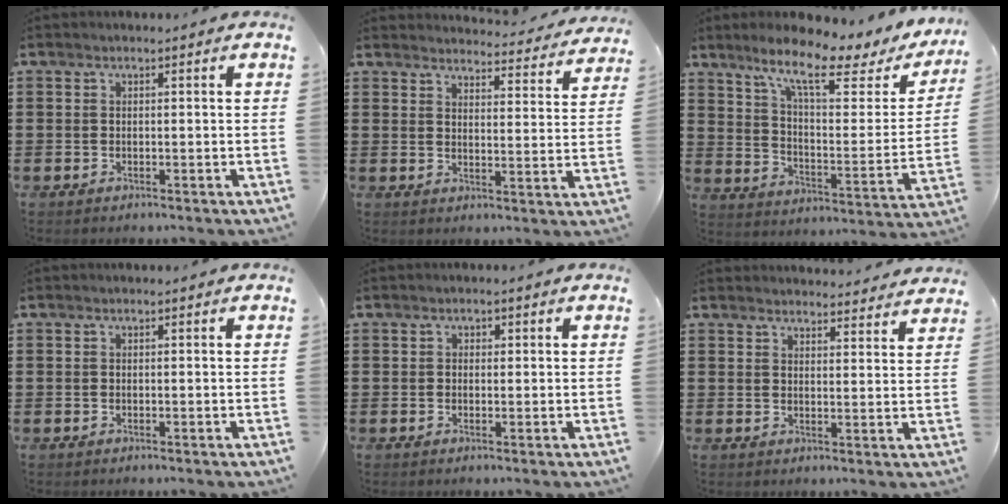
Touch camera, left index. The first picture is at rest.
{"total": 3.7, "force": [3.7, 0.1, 0.3], "torque": [-0.006, -0.034, 0.060]}
{"total": 11.4, "force": [8.3, 2.0, 7.6], "torque": [-0.152, -0.045, 0.134]}
{"total": 0.0}
{"total": 0.7, "force": [0.1, 0.6, 0.3], "torque": [-0.008, 0.004, 0.003]}
{"total": 3.5, "force": [3.5, 0.0, 0.1], "torque": [-0.005, -0.020, 0.064]}